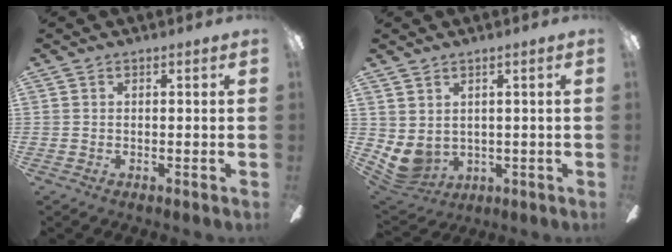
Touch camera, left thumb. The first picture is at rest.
{"total": 4.8, "force": [1.0, 4.0, 2.3], "torque": [-0.078, -0.014, 0.018]}